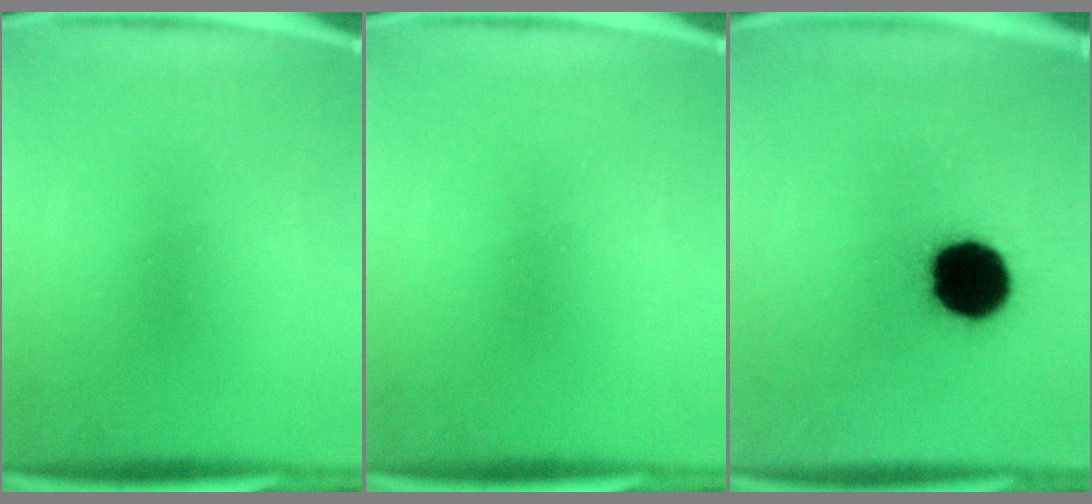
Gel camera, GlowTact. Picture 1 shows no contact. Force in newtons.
{"total": 0.0}
{"total": 19.9}